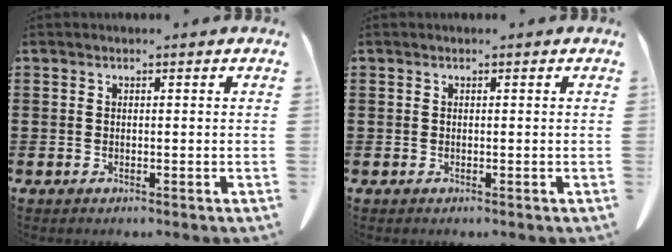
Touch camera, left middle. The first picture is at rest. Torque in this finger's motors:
{"motor_torque": [0.00, 0.00, 0.00, 0.00]}